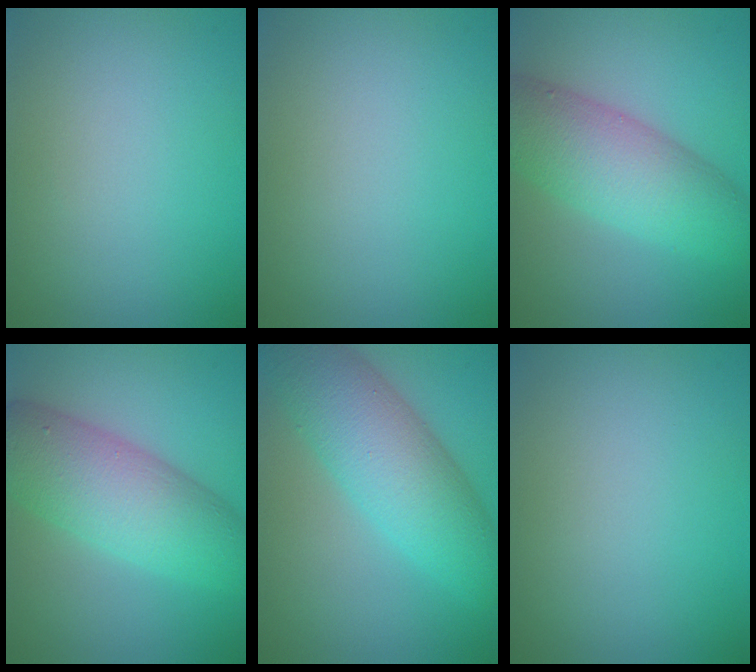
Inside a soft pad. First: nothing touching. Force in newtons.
{"total": 0.0}
{"total": 7.4, "press": 7.4, "slide": 0.2}
{"total": 7.6, "press": 7.6, "slide": 0.1}
{"total": 7.7, "press": 7.7, "slide": 0.2}
{"total": 0.0}